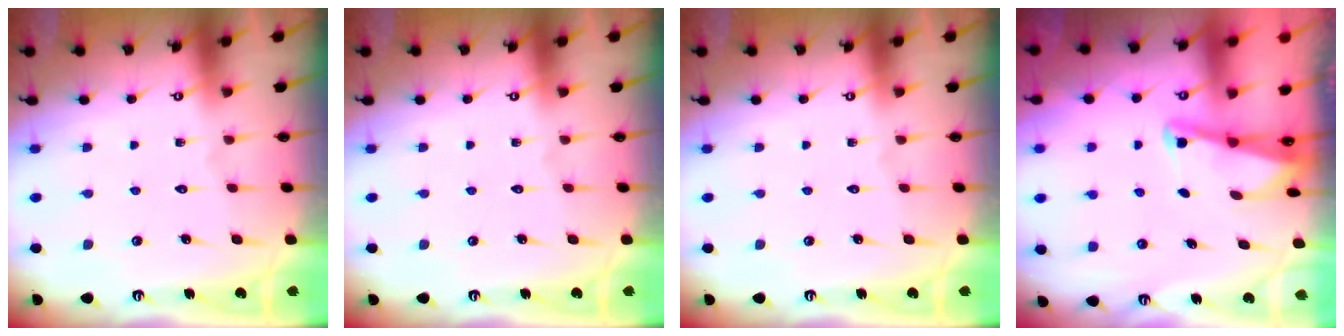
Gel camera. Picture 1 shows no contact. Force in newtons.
{"total": 0.0}
{"total": 0.0}
{"total": 2.0, "press": 2.0, "slide": 0.3}